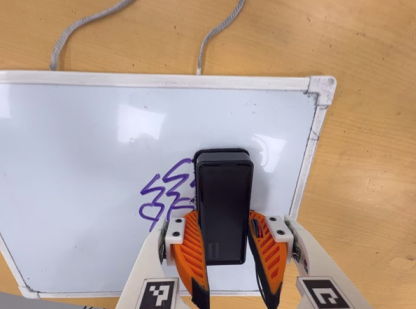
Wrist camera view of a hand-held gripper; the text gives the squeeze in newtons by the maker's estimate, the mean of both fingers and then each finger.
{"total": 13.8, "left": 14.0, "right": 13.5}